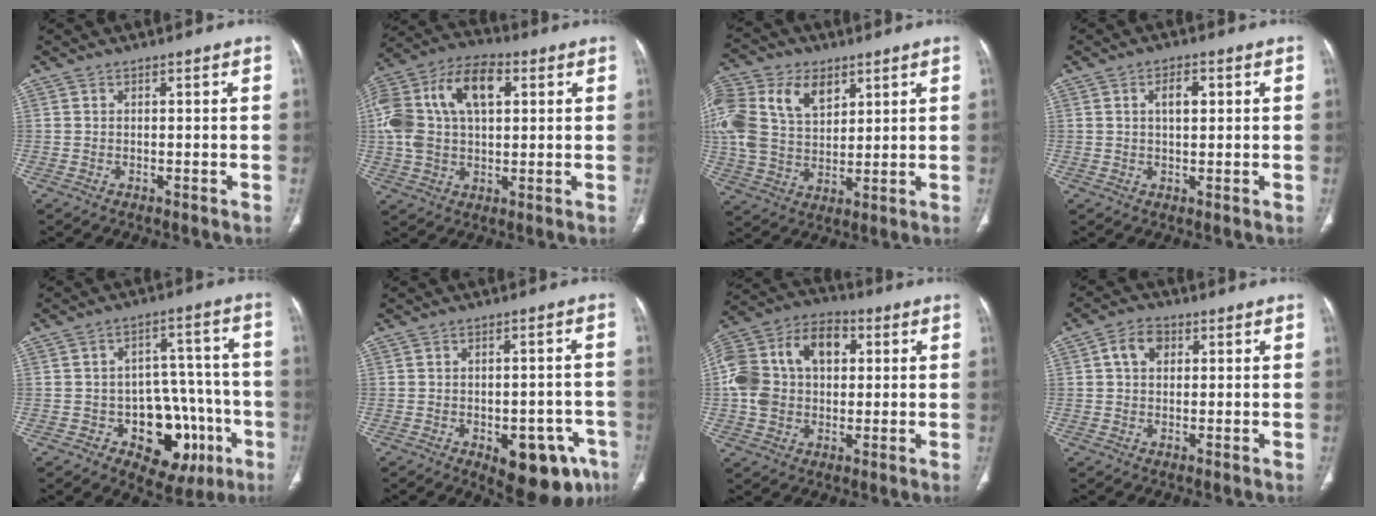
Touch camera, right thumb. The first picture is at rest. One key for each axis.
{"total": 19.2, "fx": 4.4, "fy": 11.4, "fz": 14.9, "tx": -0.291, "ty": 0.026, "tz": 0.070}
{"total": 20.9, "fx": 8.0, "fy": 14.1, "fz": 13.1, "tx": -0.302, "ty": 0.018, "tz": 0.154}
{"total": 3.9, "fx": 1.0, "fy": 2.0, "fz": 3.2, "tx": -0.048, "ty": 0.002, "tz": 0.018}
{"total": 15.7, "fx": -5.6, "fy": 10.2, "fz": 10.5, "tx": -0.083, "ty": 0.045, "tz": -0.066}
{"total": 13.4, "fx": -6.4, "fy": 6.7, "fz": 9.7, "tx": -0.089, "ty": 0.025, "tz": -0.070}
{"total": 18.6, "fx": 2.9, "fy": 13.0, "fz": 13.0, "tx": -0.241, "ty": 0.030, "tz": 0.046}
{"total": 4.8, "fx": 1.4, "fy": 3.5, "fz": 3.0, "tx": -0.046, "ty": 0.008, "tz": 0.021}